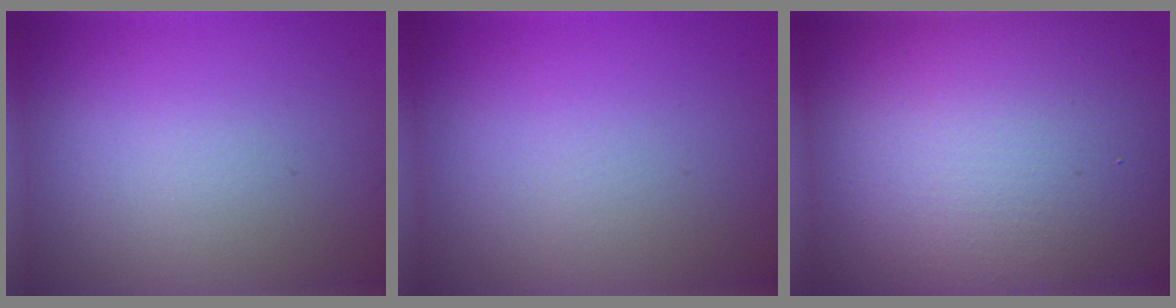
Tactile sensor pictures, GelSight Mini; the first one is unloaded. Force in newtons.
{"total": 0.0}
{"total": 20.6, "press": 20.6, "slide": 0.9}